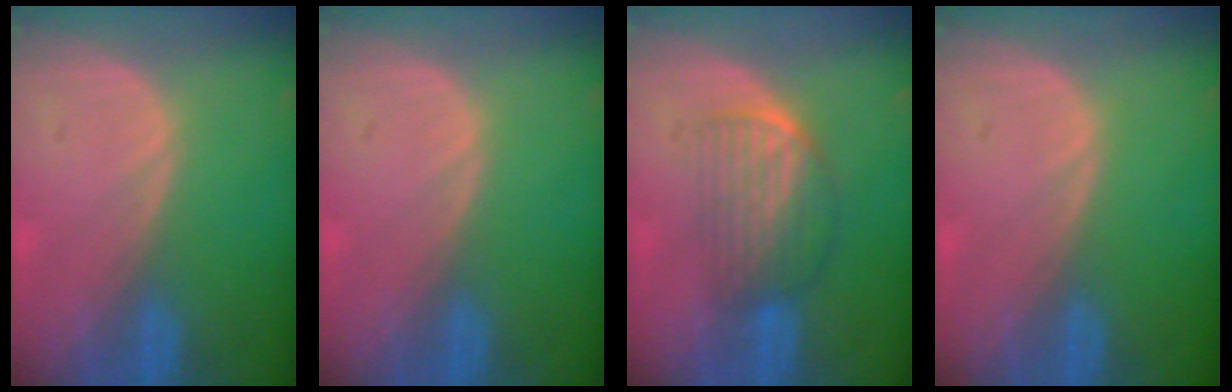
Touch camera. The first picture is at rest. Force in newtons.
{"total": 0.0}
{"total": 7.0, "press": 5.8, "slide": 3.8}
{"total": 0.0}